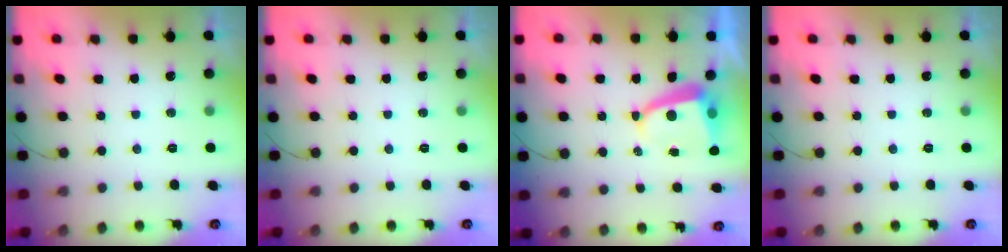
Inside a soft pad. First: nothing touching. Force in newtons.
{"total": 0.0}
{"total": 6.6, "press": 6.5, "slide": 0.9}
{"total": 0.0}